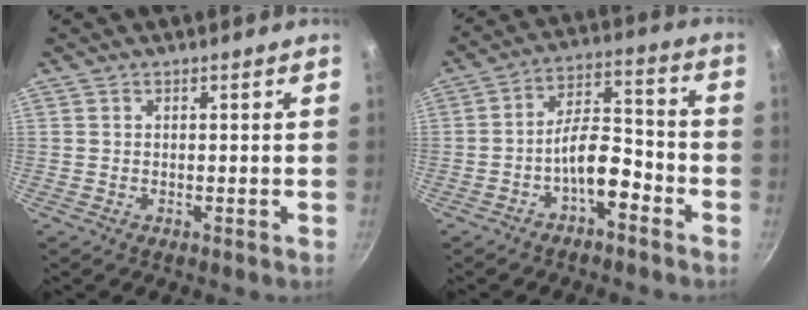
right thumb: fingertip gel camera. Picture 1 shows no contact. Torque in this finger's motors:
{"motor_torque": [2.74, 2.27, 1.41, -1.07, 0.33]}